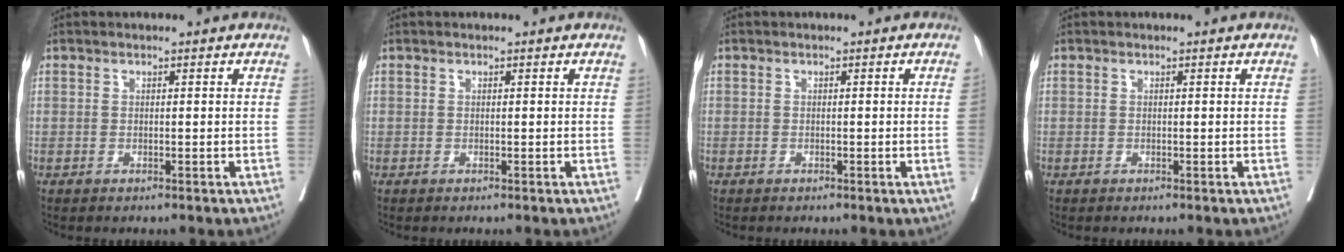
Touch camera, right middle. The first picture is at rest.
{"total": 0.0}
{"total": 1.2, "force": [-0.2, -0.5, 1.0], "torque": [-0.012, -0.001, -0.004]}
{"total": 0.0}